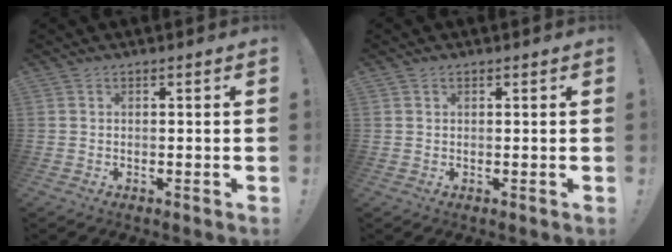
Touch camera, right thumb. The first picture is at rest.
{"total": 0.8, "force": [0.5, 0.6, 0.1], "torque": [0.002, -0.001, 0.009]}